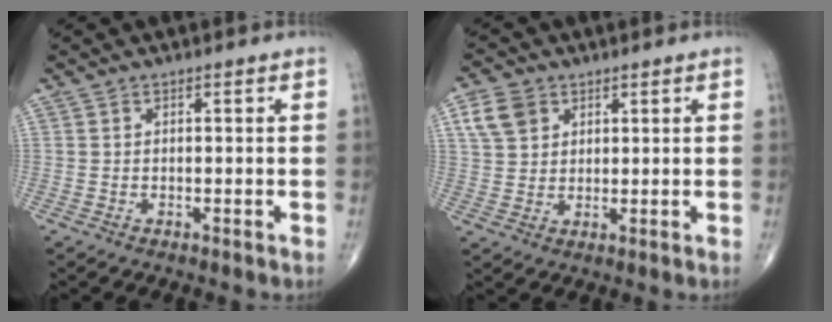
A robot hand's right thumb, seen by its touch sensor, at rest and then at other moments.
{"total": 6.1, "force": [2.8, 4.6, 2.9], "torque": [-0.040, -0.002, 0.055]}